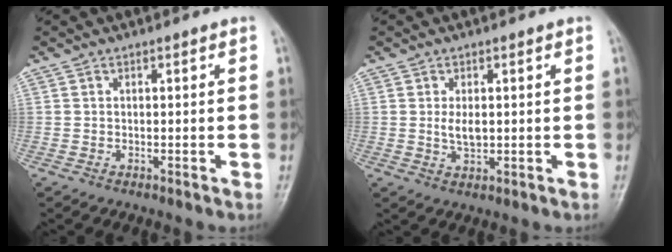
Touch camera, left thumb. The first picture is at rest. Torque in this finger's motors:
{"motor_torque": [0.41, 0.48, 0.45, 0.04, 0.00]}